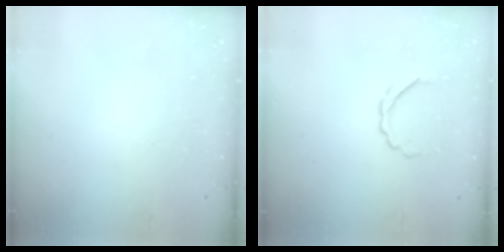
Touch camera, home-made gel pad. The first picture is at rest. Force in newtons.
{"total": 5.3, "press": 5.1, "slide": 1.6}